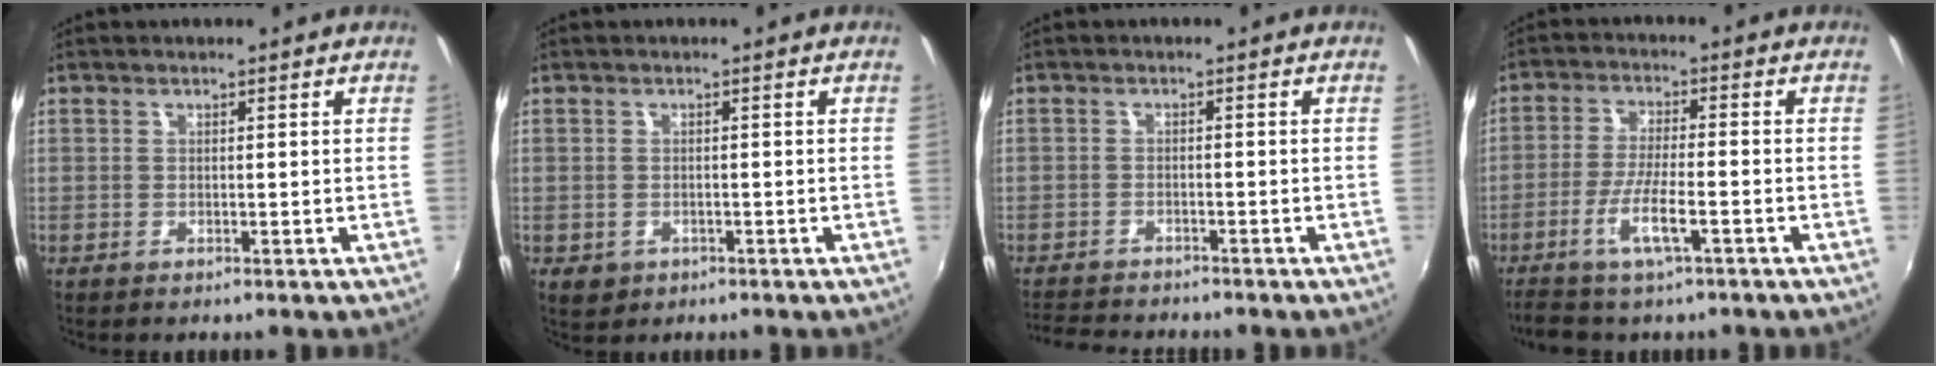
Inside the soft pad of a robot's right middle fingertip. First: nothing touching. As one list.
[{"total": 2.7, "force": [-1.0, 2.2, 1.2], "torque": [-0.026, -0.005, -0.010]}, {"total": 7.0, "force": [-6.6, 1.3, 2.0], "torque": [-0.061, -0.014, -0.107]}, {"total": 7.3, "force": [-4.4, 1.2, 5.7], "torque": [-0.126, -0.006, -0.082]}]